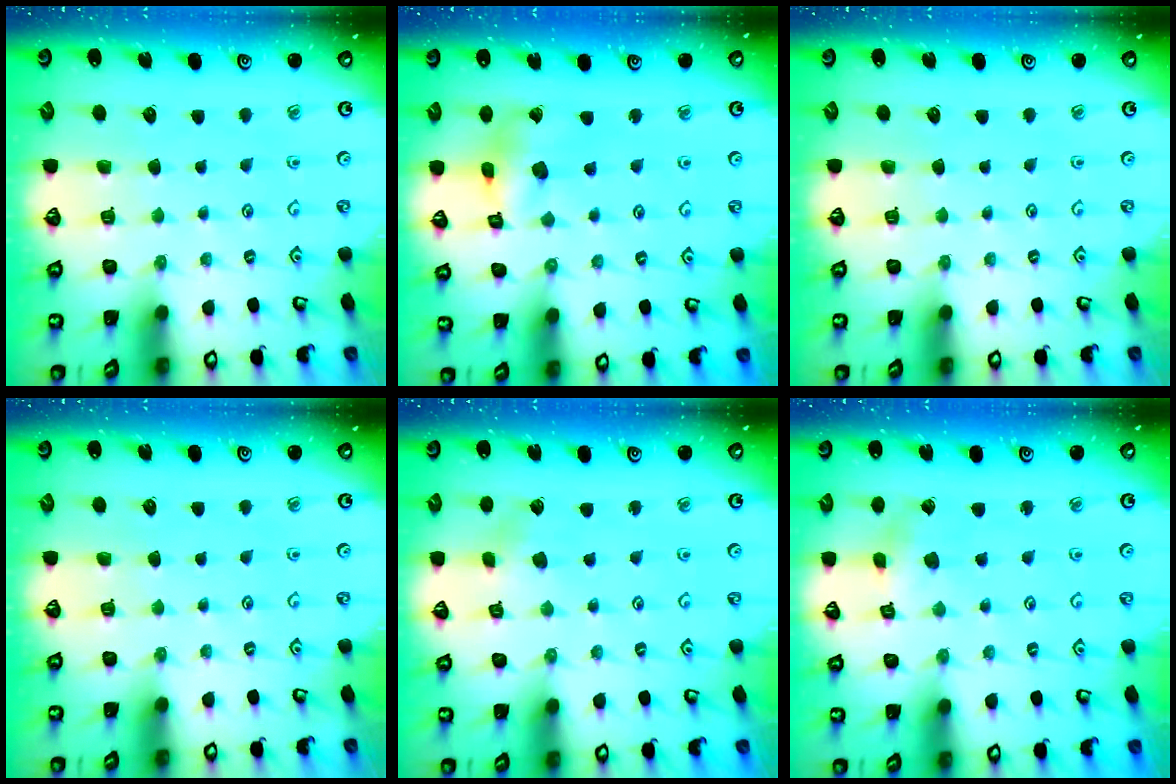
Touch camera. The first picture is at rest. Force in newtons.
{"total": 7.9, "press": 7.8, "slide": 0.9}
{"total": 0.0}
{"total": 0.0}
{"total": 3.4, "press": 3.3, "slide": 0.3}
{"total": 2.4, "press": 2.4, "slide": 0.2}